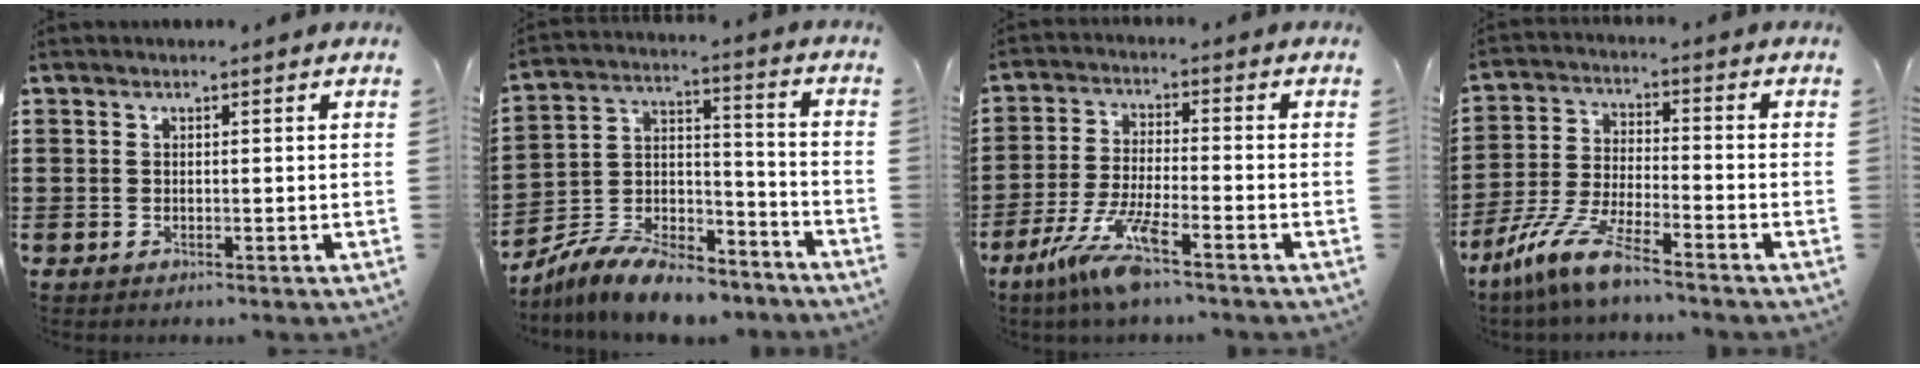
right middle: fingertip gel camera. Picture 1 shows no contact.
{"total": 9.3, "force": [-8.4, 2.3, 3.1], "torque": [-0.058, 0.025, -0.165]}
{"total": 8.5, "force": [-5.9, 0.5, 6.1], "torque": [-0.136, -0.015, -0.115]}
{"total": 8.6, "force": [-7.1, 0.5, 4.9], "torque": [-0.121, -0.007, -0.147]}